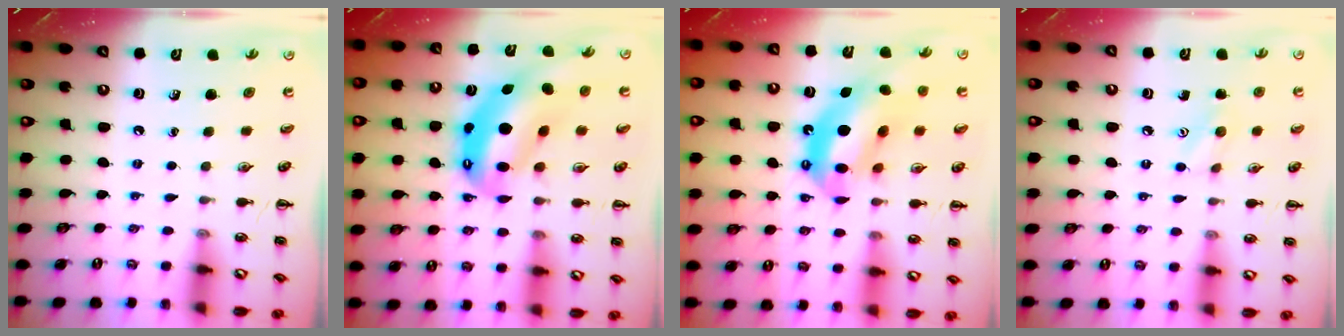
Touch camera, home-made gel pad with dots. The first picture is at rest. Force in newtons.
{"total": 12.8, "press": 12.4, "slide": 3.2}
{"total": 13.6, "press": 13.1, "slide": 3.8}
{"total": 7.3, "press": 7.1, "slide": 1.6}